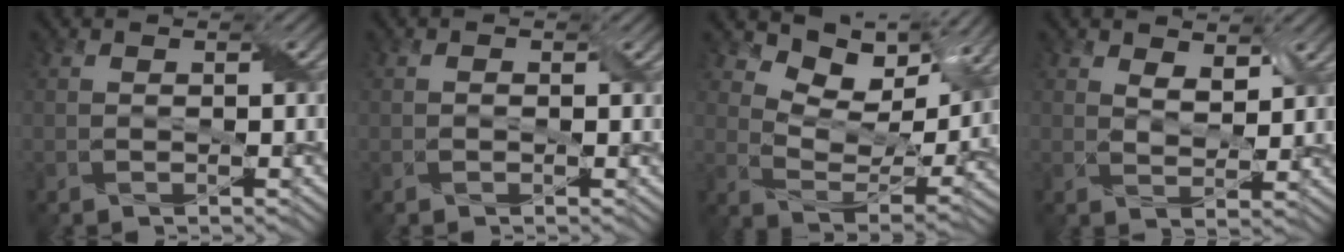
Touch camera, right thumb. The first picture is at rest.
{"total": 0.7, "force": [-0.1, 0.6, 0.4], "torque": [-0.006, -0.001, -0.003]}
{"total": 10.6, "force": [6.9, 5.3, 6.0], "torque": [-0.121, -0.008, 0.121]}
{"total": 3.6, "force": [2.4, 1.8, 2.1], "torque": [-0.048, -0.007, 0.041]}